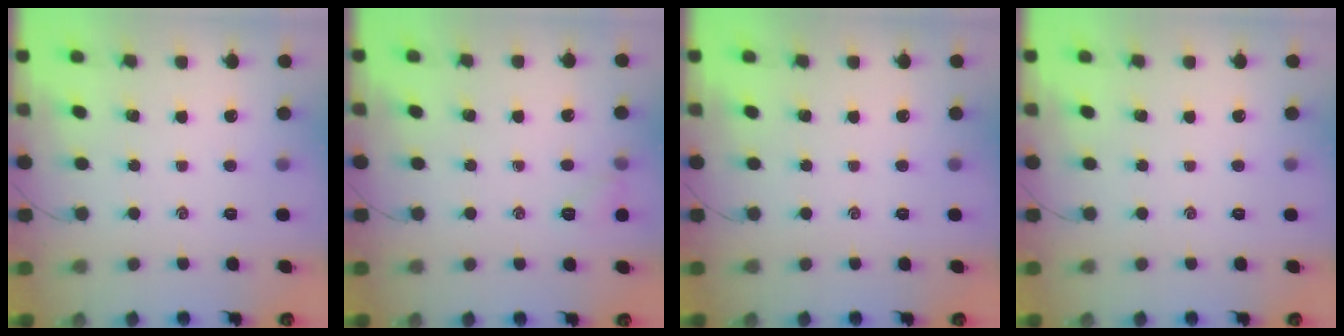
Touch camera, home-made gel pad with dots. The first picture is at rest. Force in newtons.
{"total": 5.7, "press": 5.6, "slide": 1.1}
{"total": 0.0}
{"total": 0.0}